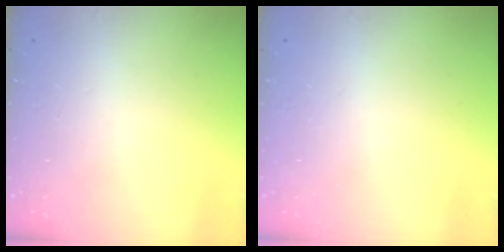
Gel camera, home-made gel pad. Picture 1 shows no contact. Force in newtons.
{"total": 1.6, "press": 1.6, "slide": 0.1}